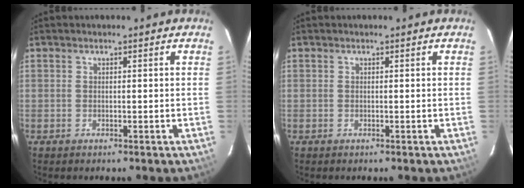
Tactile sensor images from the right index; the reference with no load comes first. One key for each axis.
{"total": 0.0}